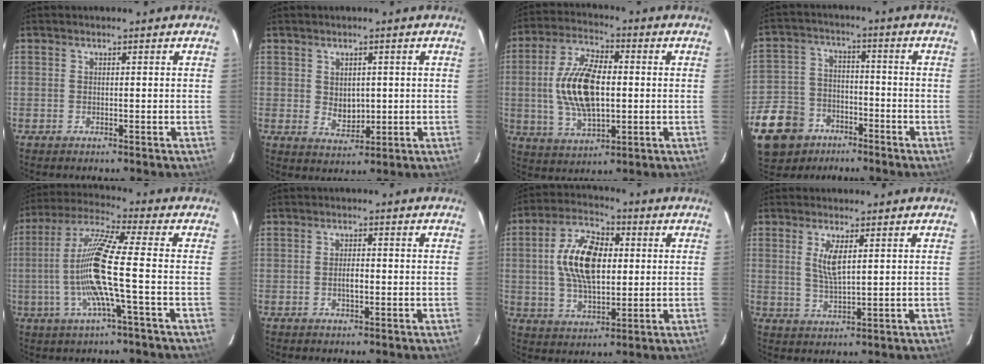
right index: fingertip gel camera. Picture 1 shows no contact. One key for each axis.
{"total": 4.1, "fx": 0.5, "fy": 3.1, "fz": 2.7, "tx": -0.043, "ty": -0.002, "tz": 0.015}
{"total": 14.4, "fx": -0.1, "fy": 7.0, "fz": 12.6, "tx": -0.252, "ty": 0.006, "tz": 0.002}
{"total": 16.0, "fx": -9.5, "fy": 11.4, "fz": 5.9, "tx": -0.171, "ty": 0.018, "tz": -0.150}
{"total": 13.2, "fx": -2.4, "fy": -0.3, "fz": 13.0, "tx": -0.257, "ty": 0.001, "tz": -0.046}
{"total": 2.3, "fx": -0.5, "fy": 0.8, "fz": 2.1, "tx": -0.038, "ty": 0.002, "tz": -0.010}
{"total": 13.8, "fx": 1.6, "fy": 7.5, "fz": 11.5, "tx": -0.215, "ty": 0.019, "tz": 0.029}
{"total": 4.9, "fx": 1.6, "fy": 1.4, "fz": 4.4, "tx": -0.085, "ty": -0.004, "tz": 0.033}